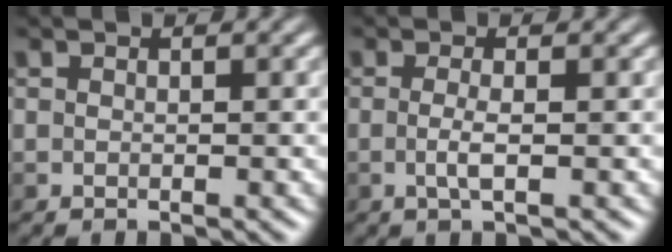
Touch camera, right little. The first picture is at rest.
{"total": 1.4, "force": [-0.4, 0.0, 1.3], "torque": [-0.032, 0.001, -0.008]}